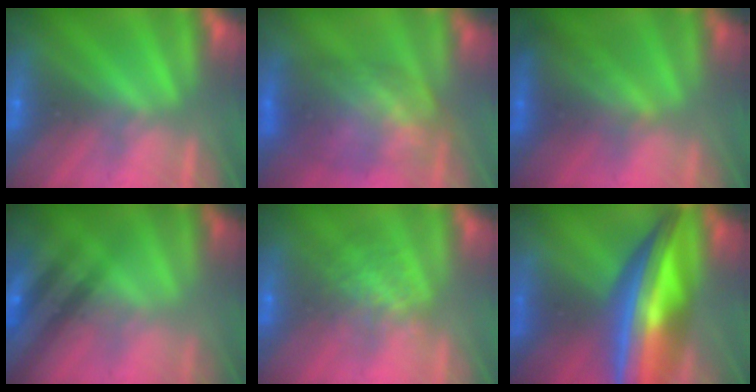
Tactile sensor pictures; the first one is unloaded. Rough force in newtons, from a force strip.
{"total": 7.5}
{"total": 2.3}
{"total": 2.8}
{"total": 4.4}
{"total": 10.0}